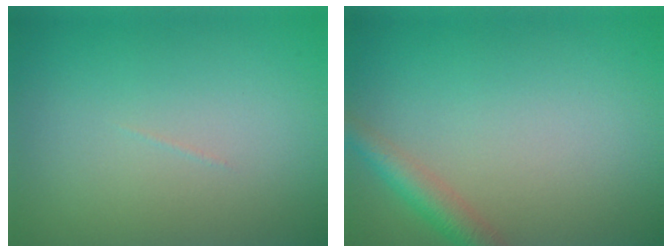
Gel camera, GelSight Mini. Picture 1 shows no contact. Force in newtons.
{"total": 2.6, "press": 2.6, "slide": 0.2}